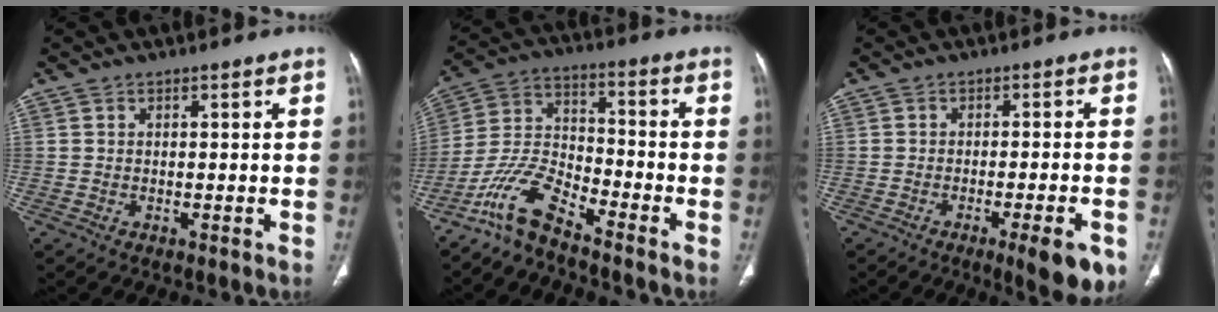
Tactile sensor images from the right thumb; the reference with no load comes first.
{"total": 9.5, "force": [-7.8, 2.4, 4.7], "torque": [-0.102, 0.065, -0.165]}
{"total": 8.9, "force": [-4.5, 1.8, 7.4], "torque": [-0.087, 0.004, -0.057]}